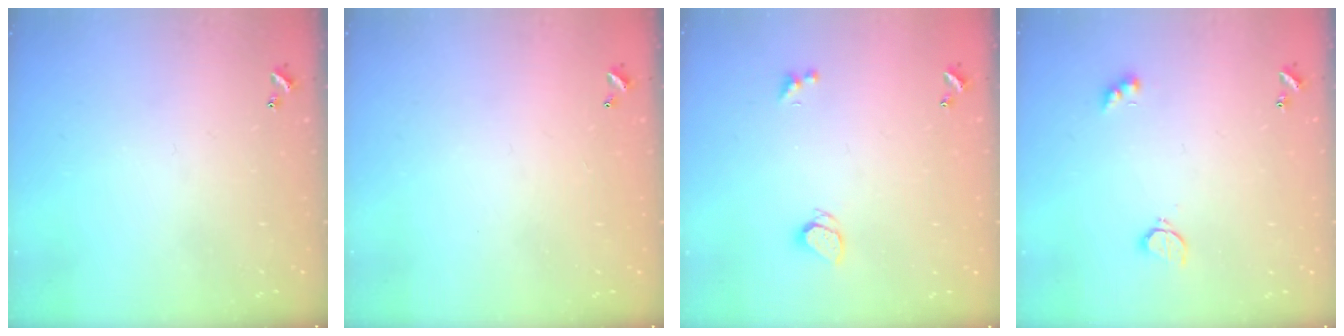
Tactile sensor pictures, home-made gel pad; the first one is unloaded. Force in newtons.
{"total": 2.8, "press": 2.8, "slide": 0.1}
{"total": 1.9, "press": 1.8, "slide": 0.4}
{"total": 3.3, "press": 3.3, "slide": 0.6}